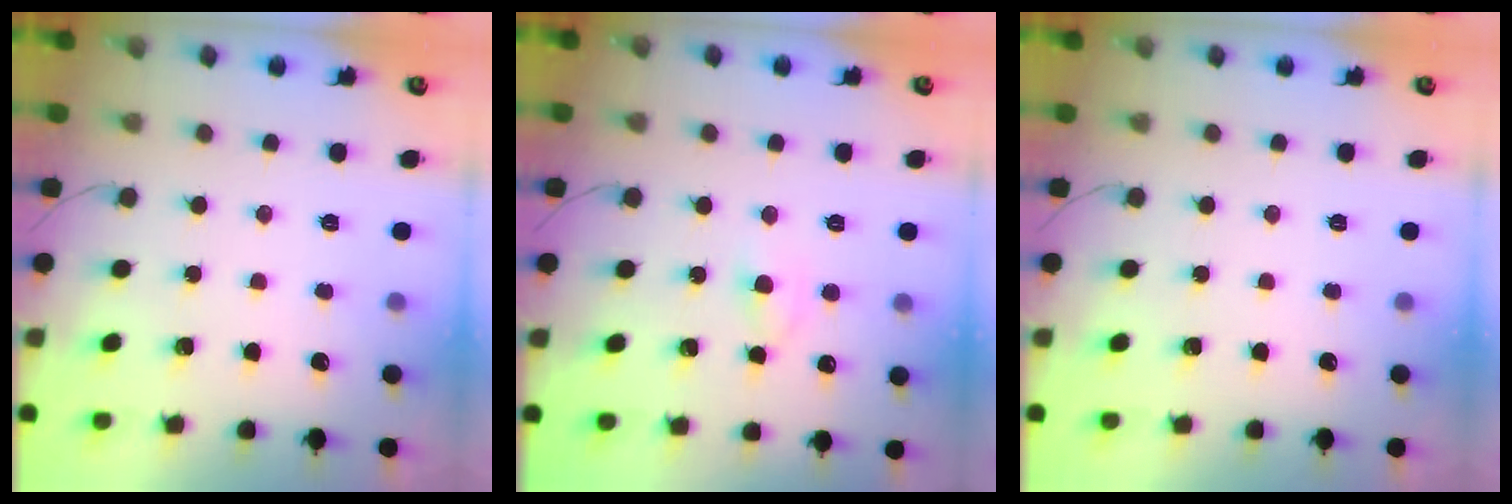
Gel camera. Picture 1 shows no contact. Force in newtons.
{"total": 3.6, "press": 3.4, "slide": 1.2}
{"total": 0.0}